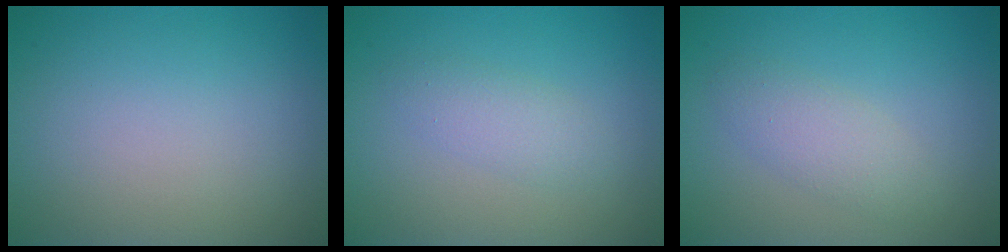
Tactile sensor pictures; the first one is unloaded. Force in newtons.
{"total": 2.0, "press": 2.0, "slide": 0.2}
{"total": 2.3, "press": 2.3, "slide": 0.0}